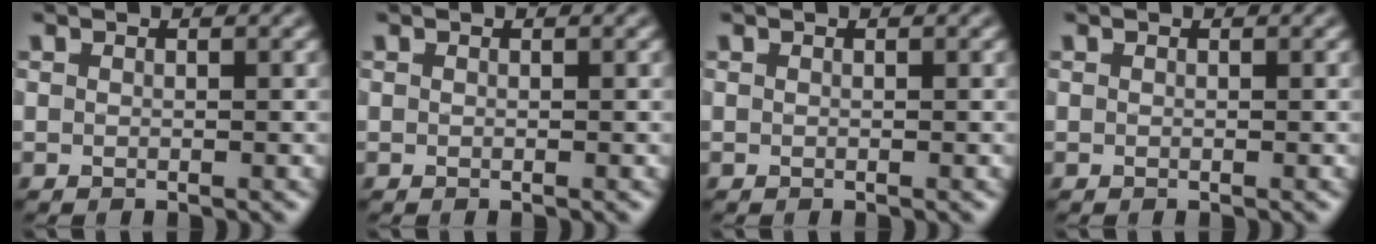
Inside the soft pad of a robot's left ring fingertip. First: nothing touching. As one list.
[{"total": 0.0}, {"total": 0.0}, {"total": 0.0}]